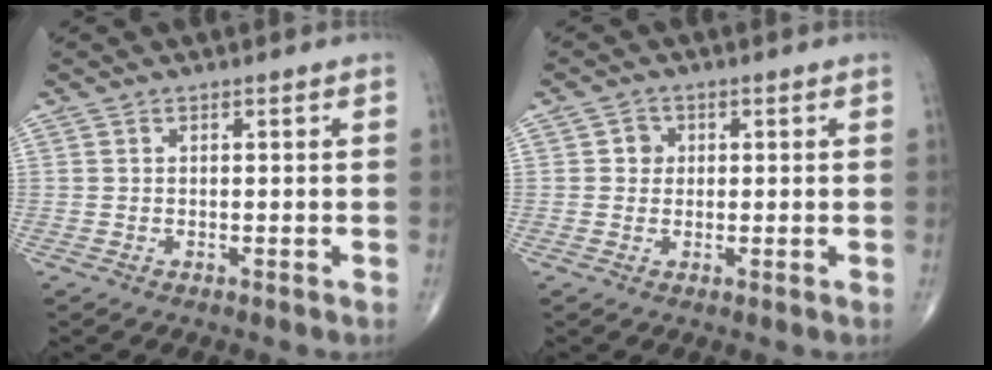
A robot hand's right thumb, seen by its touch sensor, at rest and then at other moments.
{"total": 2.3, "force": [0.3, 2.2, 0.8], "torque": [0.003, 0.004, 0.001]}